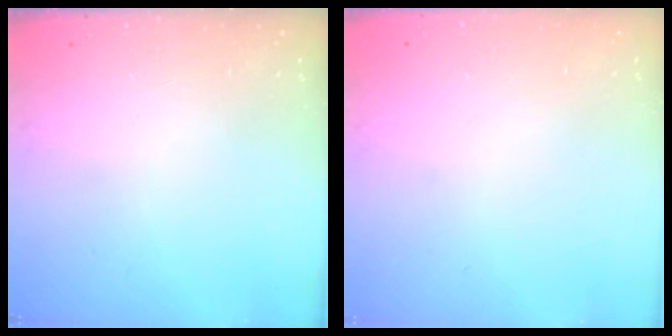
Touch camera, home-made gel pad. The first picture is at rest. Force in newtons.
{"total": 0.0}